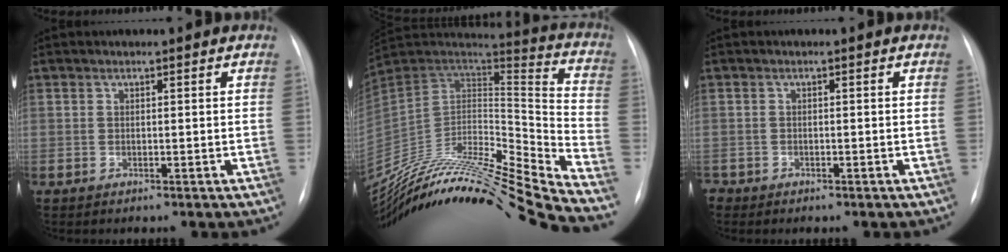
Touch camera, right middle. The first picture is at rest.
{"total": 30.0, "force": [-26.6, -0.2, 14.0], "torque": [-0.217, -0.017, -0.429]}
{"total": 1.3, "force": [-0.9, 0.9, 0.1], "torque": [0.000, 0.002, -0.015]}